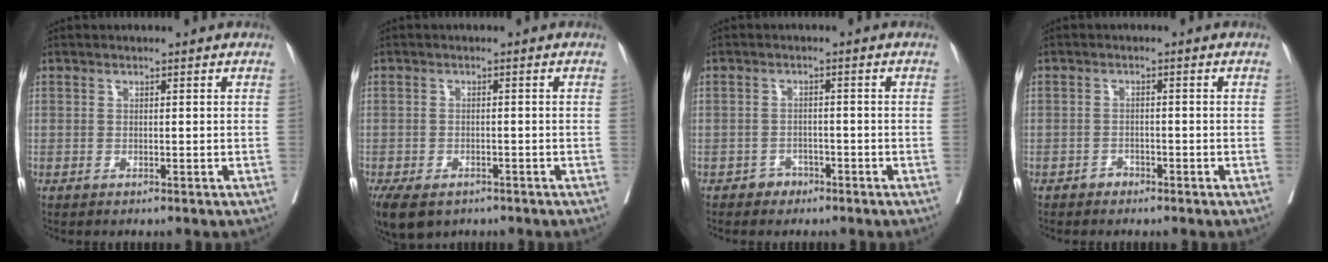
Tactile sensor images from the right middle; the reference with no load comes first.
{"total": 8.5, "force": [-5.5, 5.0, 4.2], "torque": [-0.085, -0.009, -0.080]}
{"total": 1.9, "force": [-1.4, 1.3, 0.2], "torque": [-0.002, 0.007, -0.023]}
{"total": 1.2, "force": [-1.0, 0.7, 0.1], "torque": [0.001, 0.004, -0.019]}